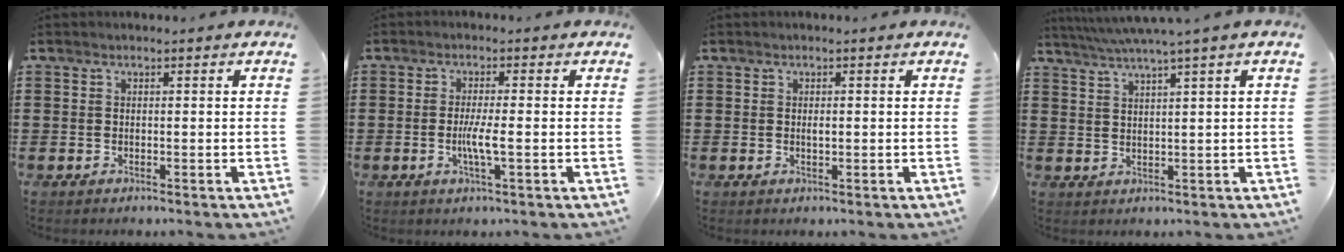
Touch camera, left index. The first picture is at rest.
{"total": 4.0, "force": [-0.7, 0.3, 4.0], "torque": [-0.078, -0.006, -0.017]}
{"total": 1.0, "force": [0.1, 0.3, 0.9], "torque": [-0.020, 0.000, 0.001]}
{"total": 3.2, "force": [2.2, -0.8, 2.2], "torque": [-0.047, -0.010, 0.034]}